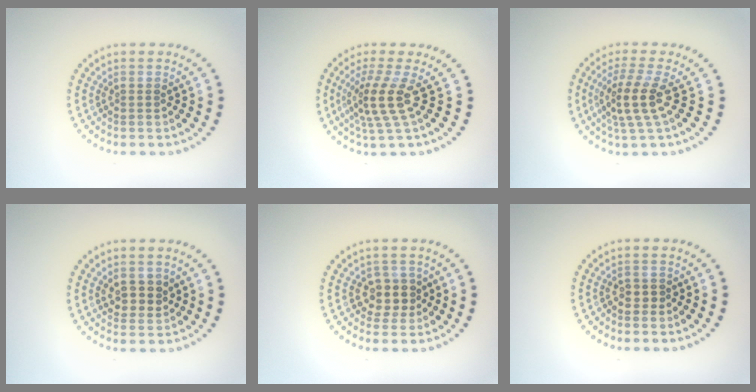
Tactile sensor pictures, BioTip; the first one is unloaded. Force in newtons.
{"total": 3.5, "press": 2.5, "slide": 2.4}
{"total": 3.6, "press": 3.0, "slide": 2.0}
{"total": 2.2, "press": 2.1, "slide": 0.7}
{"total": 2.5, "press": 2.3, "slide": 1.1}
{"total": 0.7, "press": 0.5, "slide": 0.4}